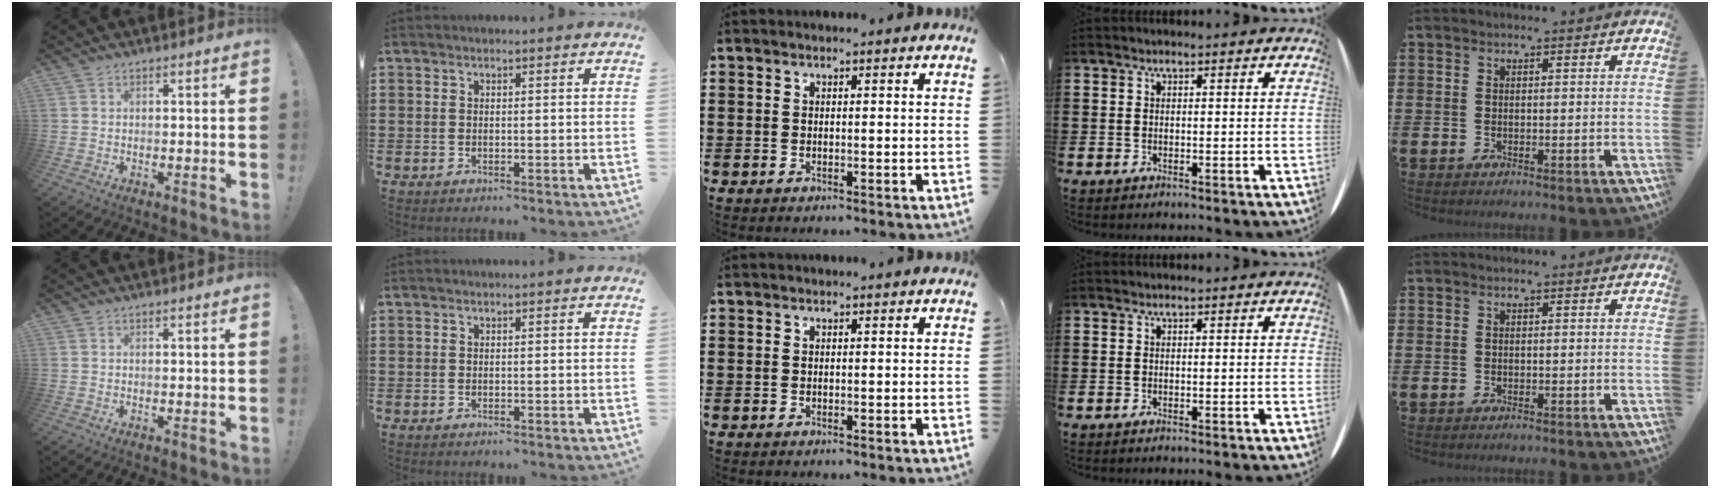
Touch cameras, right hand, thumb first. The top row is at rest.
{}